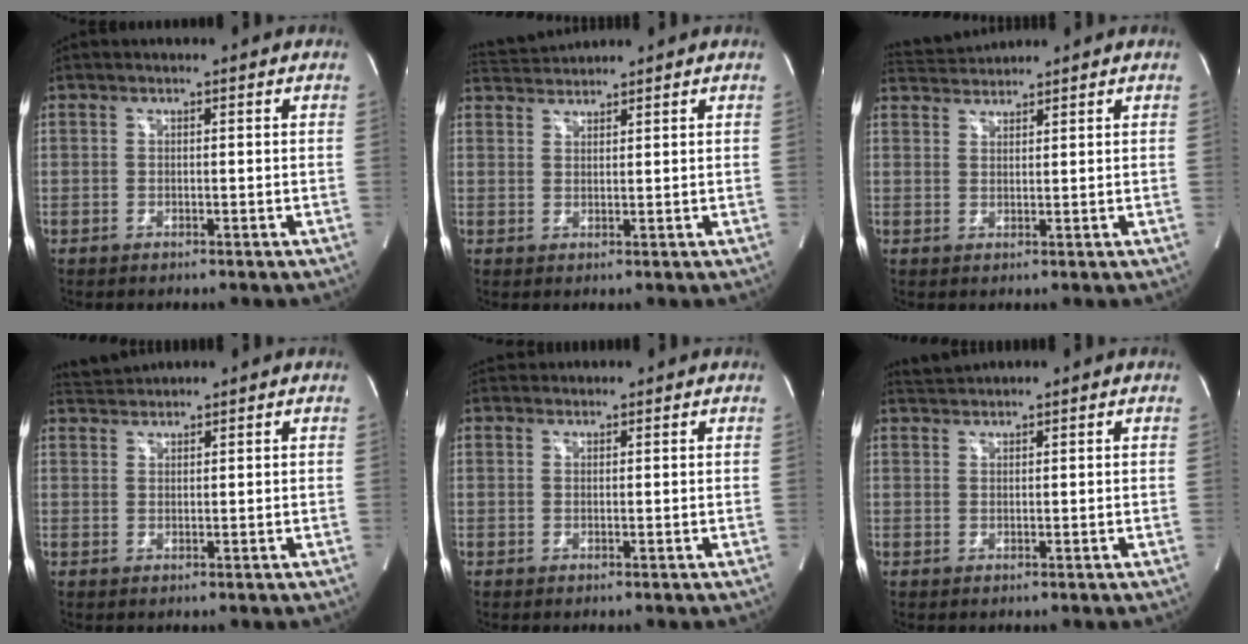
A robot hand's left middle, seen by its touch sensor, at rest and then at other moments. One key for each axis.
{"total": 3.4, "fx": 3.4, "fy": -0.3, "fz": -0.4, "tx": -0.004, "ty": 0.016, "tz": 0.069}
{"total": 3.6, "fx": 3.5, "fy": -0.2, "fz": -0.4, "tx": -0.004, "ty": 0.017, "tz": 0.071}
{"total": 2.4, "fx": 2.4, "fy": -0.4, "fz": -0.5, "tx": 0.000, "ty": 0.012, "tz": 0.054}
{"total": 1.7, "fx": 1.6, "fy": 0.6, "fz": -0.1, "tx": -0.002, "ty": 0.022, "tz": 0.029}
{"total": 1.9, "fx": 1.8, "fy": -0.5, "fz": -0.2, "tx": -0.002, "ty": 0.011, "tz": 0.046}